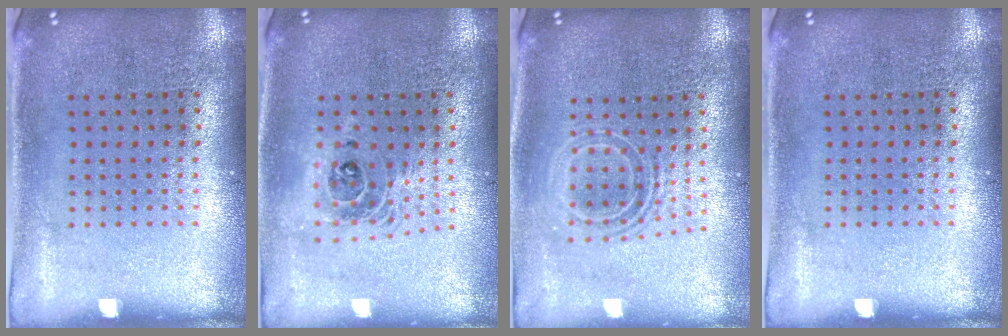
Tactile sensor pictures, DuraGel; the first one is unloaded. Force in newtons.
{"total": 1.7, "press": 1.4, "slide": 1.0}
{"total": 1.7, "press": 1.3, "slide": 1.0}
{"total": 0.0}